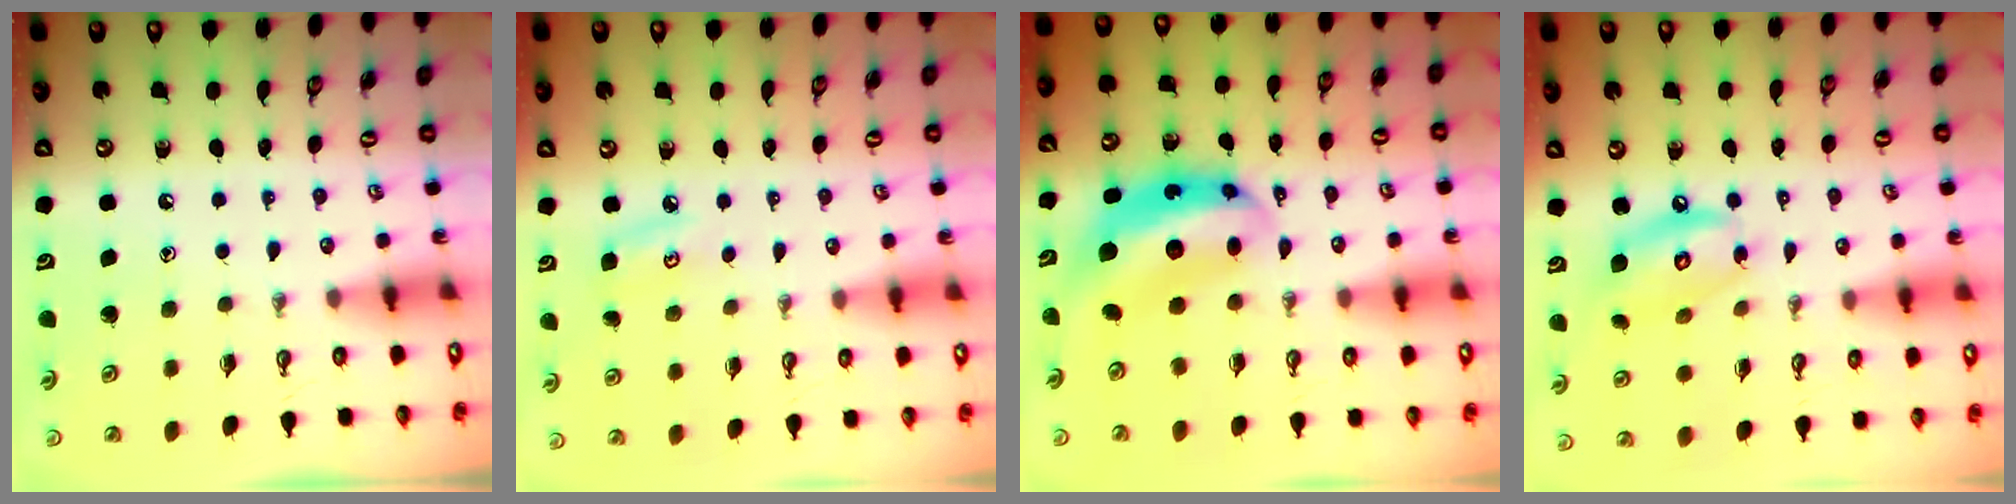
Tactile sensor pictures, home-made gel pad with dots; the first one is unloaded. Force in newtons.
{"total": 5.0, "press": 5.0, "slide": 0.5}
{"total": 8.8, "press": 8.7, "slide": 1.1}
{"total": 11.0, "press": 11.0, "slide": 0.7}